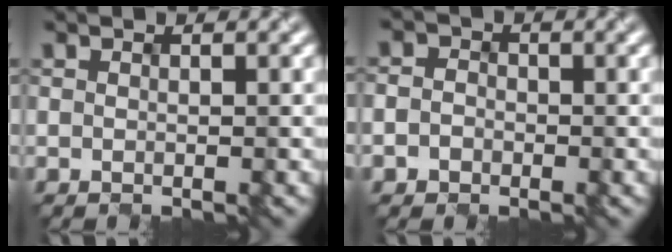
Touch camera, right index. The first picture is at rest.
{"total": 1.7, "force": [-1.1, 1.3, -0.1], "torque": [0.008, 0.000, -0.019]}